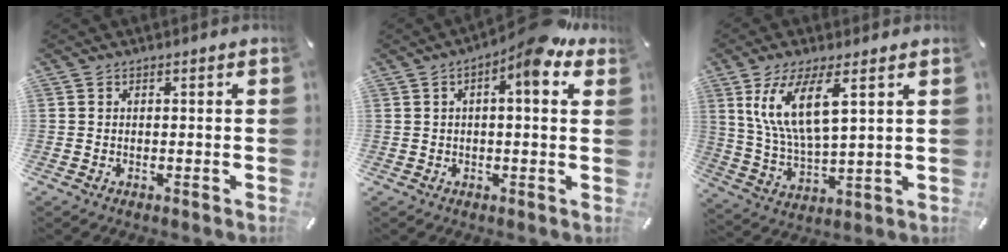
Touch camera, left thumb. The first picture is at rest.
{"total": 8.4, "force": [4.7, 1.8, 6.8], "torque": [-0.091, -0.034, 0.069]}
{"total": 12.1, "force": [6.0, 4.2, 9.6], "torque": [-0.212, -0.011, 0.106]}